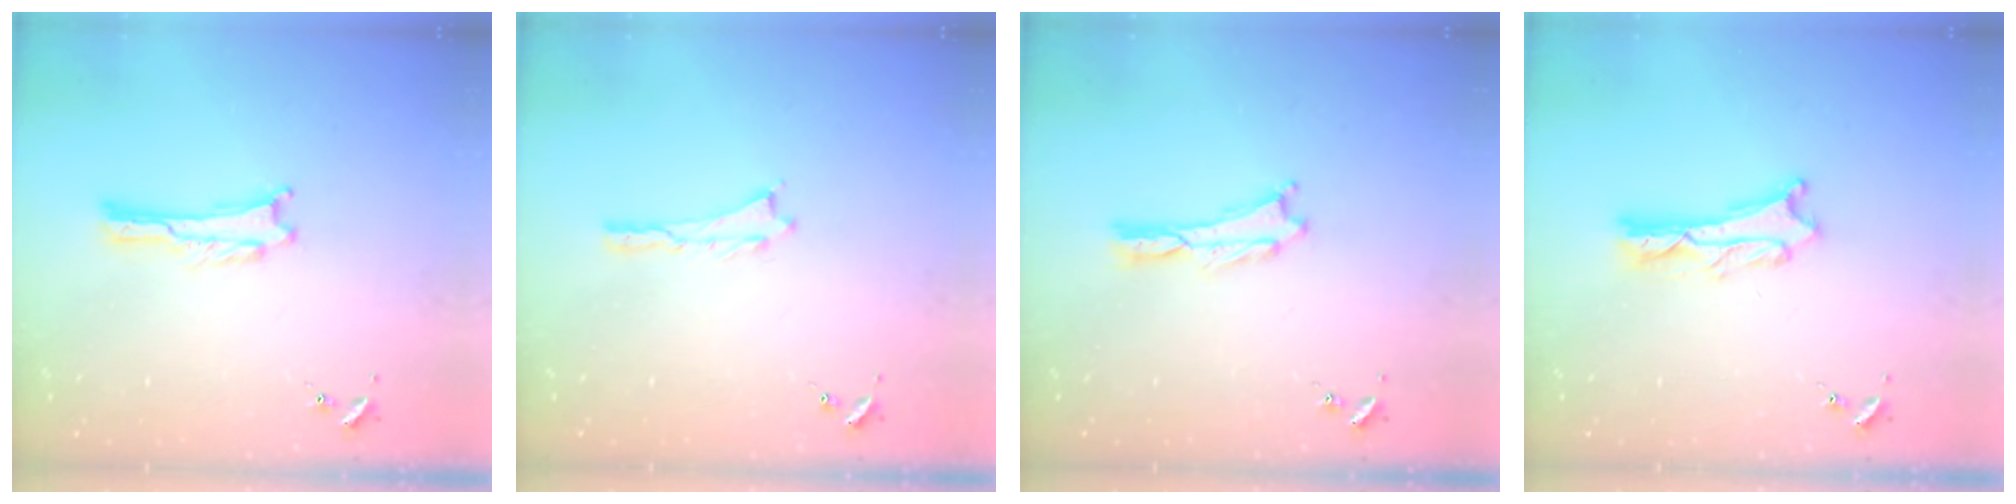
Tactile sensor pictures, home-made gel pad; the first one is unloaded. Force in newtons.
{"total": 0.0}
{"total": 0.0}
{"total": 2.6, "press": 2.6, "slide": 0.3}